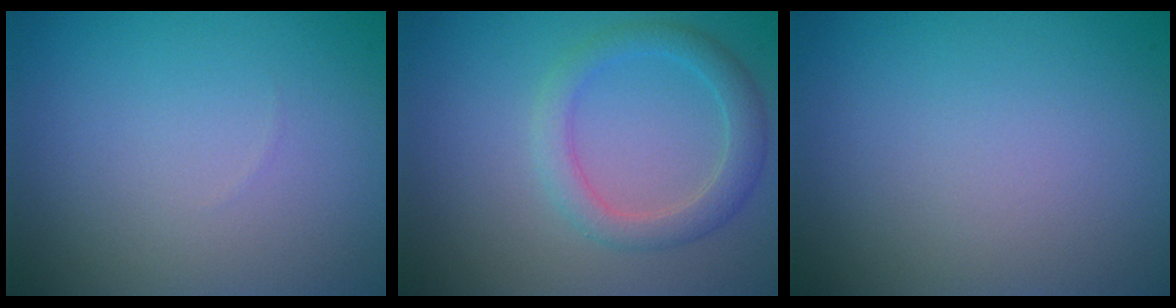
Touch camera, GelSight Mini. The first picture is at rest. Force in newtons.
{"total": 3.1, "press": 3.1, "slide": 0.2}
{"total": 0.0}